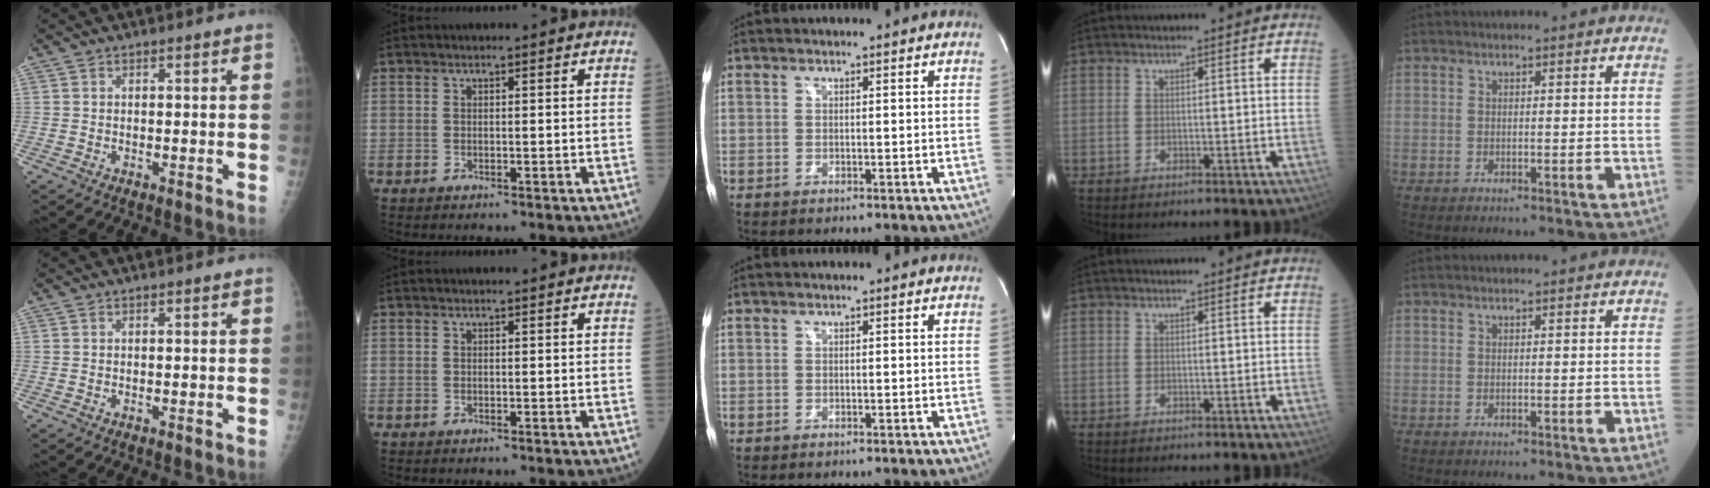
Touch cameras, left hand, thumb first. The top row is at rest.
{}